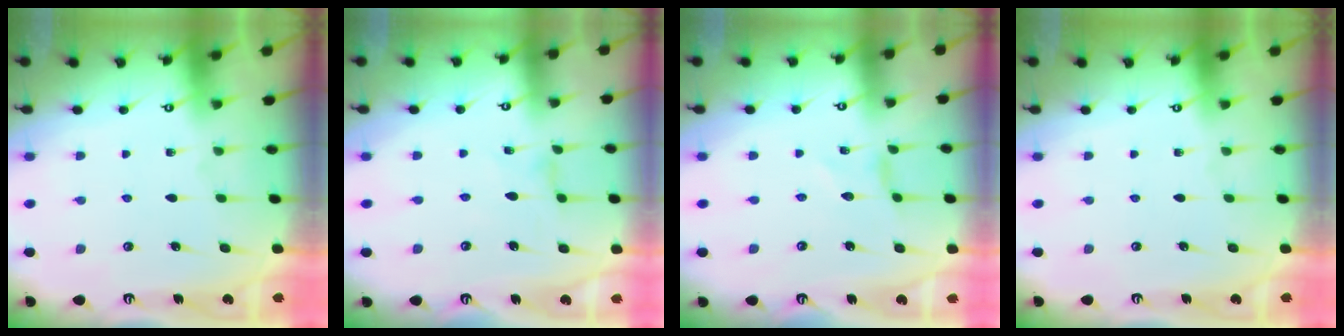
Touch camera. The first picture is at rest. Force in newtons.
{"total": 0.6, "press": 0.5, "slide": 0.2}
{"total": 0.0}
{"total": 0.0}